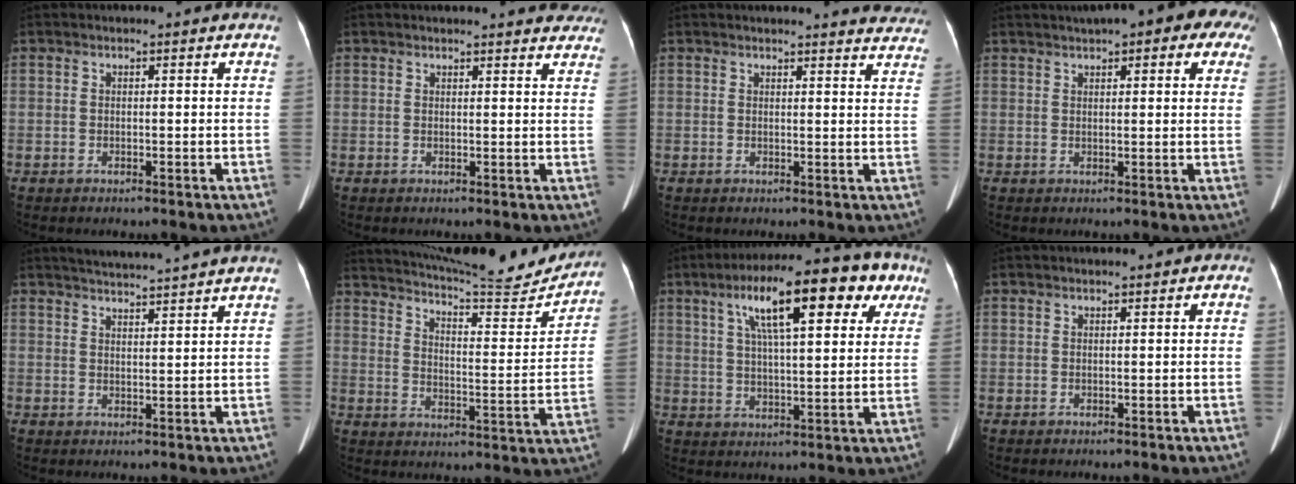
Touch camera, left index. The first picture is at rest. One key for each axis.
{"total": 15.3, "fx": 14.4, "fy": 3.1, "fz": 3.9, "tx": -0.032, "ty": -0.006, "tz": 0.151}
{"total": 15.0, "fx": 14.5, "fy": 2.5, "fz": 2.9, "tx": -0.011, "ty": -0.032, "tz": 0.141}
{"total": 13.5, "fx": 8.7, "fy": 3.5, "fz": 9.8, "tx": -0.133, "ty": 0.040, "tz": 0.103}
{"total": 6.5, "fx": 6.1, "fy": -1.3, "fz": 1.6, "tx": -0.028, "ty": 0.012, "tz": 0.091}
{"total": 19.5, "fx": 18.8, "fy": 0.8, "fz": 5.4, "tx": -0.094, "ty": -0.059, "tz": 0.255}
{"total": 17.2, "fx": 8.3, "fy": 5.0, "fz": 14.3, "tx": -0.216, "ty": 0.048, "tz": 0.125}
{"total": 0.5, "fx": 0.0, "fy": 0.4, "fz": 0.4, "tx": -0.008, "ty": 0.011, "tz": 0.000}